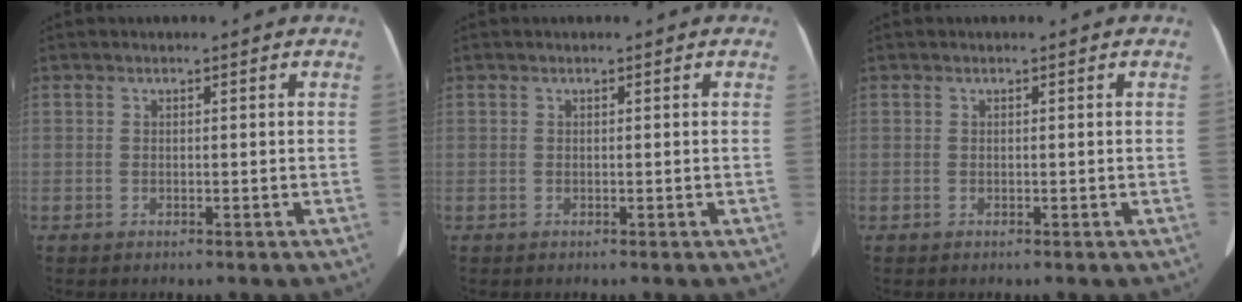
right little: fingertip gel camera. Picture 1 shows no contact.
{"total": 0.0}
{"total": 0.0}